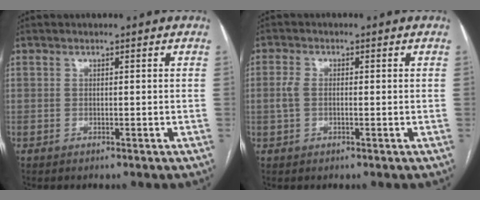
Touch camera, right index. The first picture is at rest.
{"total": 2.7, "force": [0.0, 1.7, 2.1], "torque": [-0.062, 0.014, 0.000]}